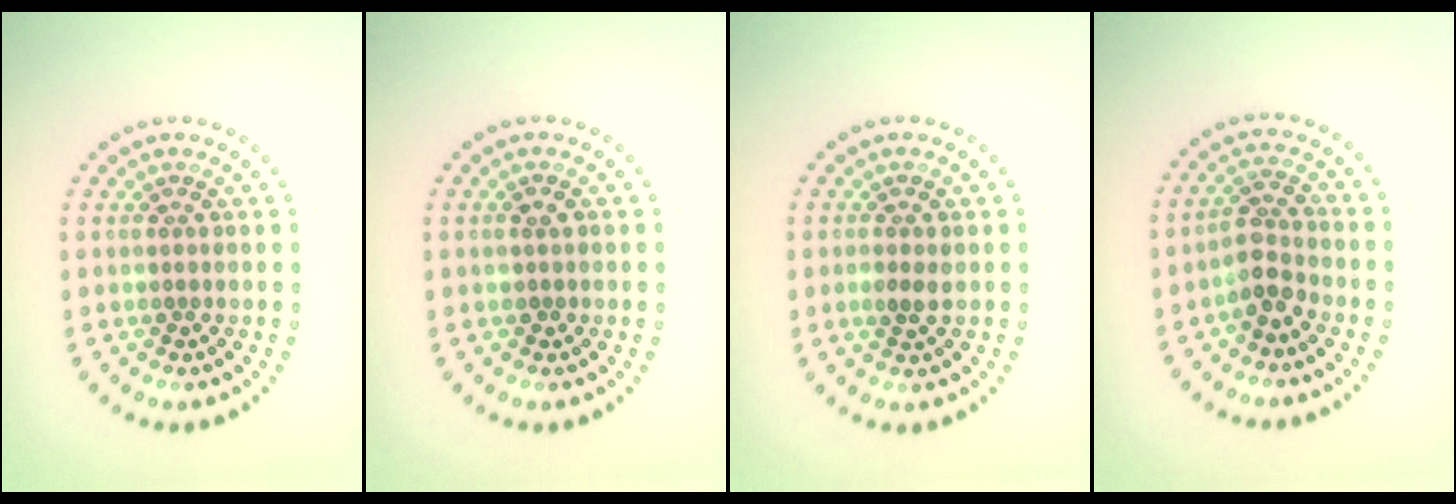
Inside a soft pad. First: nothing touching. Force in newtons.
{"total": 0.9, "press": 0.9, "slide": 0.2}
{"total": 1.3, "press": 1.2, "slide": 0.3}
{"total": 2.4, "press": 2.1, "slide": 1.0}